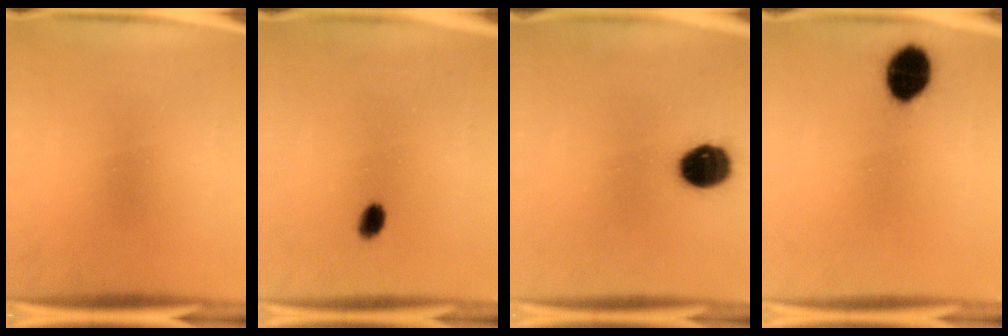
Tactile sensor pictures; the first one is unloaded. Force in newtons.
{"total": 2.4}
{"total": 10.7}
{"total": 9.8}